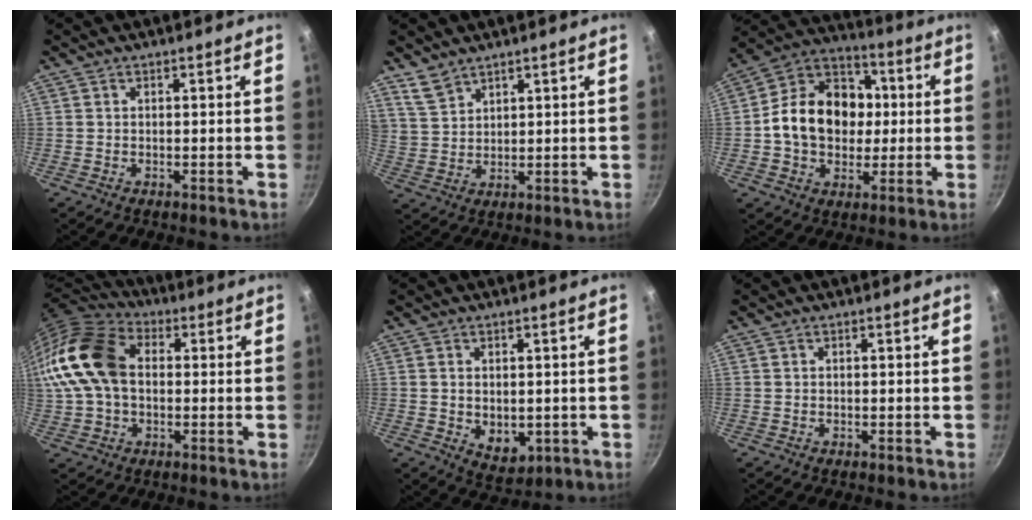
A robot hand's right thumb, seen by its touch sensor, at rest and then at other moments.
{"total": 5.0, "force": [4.1, 2.4, 1.6], "torque": [-0.028, -0.009, 0.094]}
{"total": 18.3, "force": [0.3, 14.3, 11.4], "torque": [-0.156, 0.029, -0.009]}
{"total": 19.8, "force": [1.6, 13.9, 14.0], "torque": [-0.290, 0.040, 0.017]}
{"total": 5.9, "force": [-0.4, 4.1, 4.2], "torque": [-0.053, -0.014, 0.004]}
{"total": 0.0}